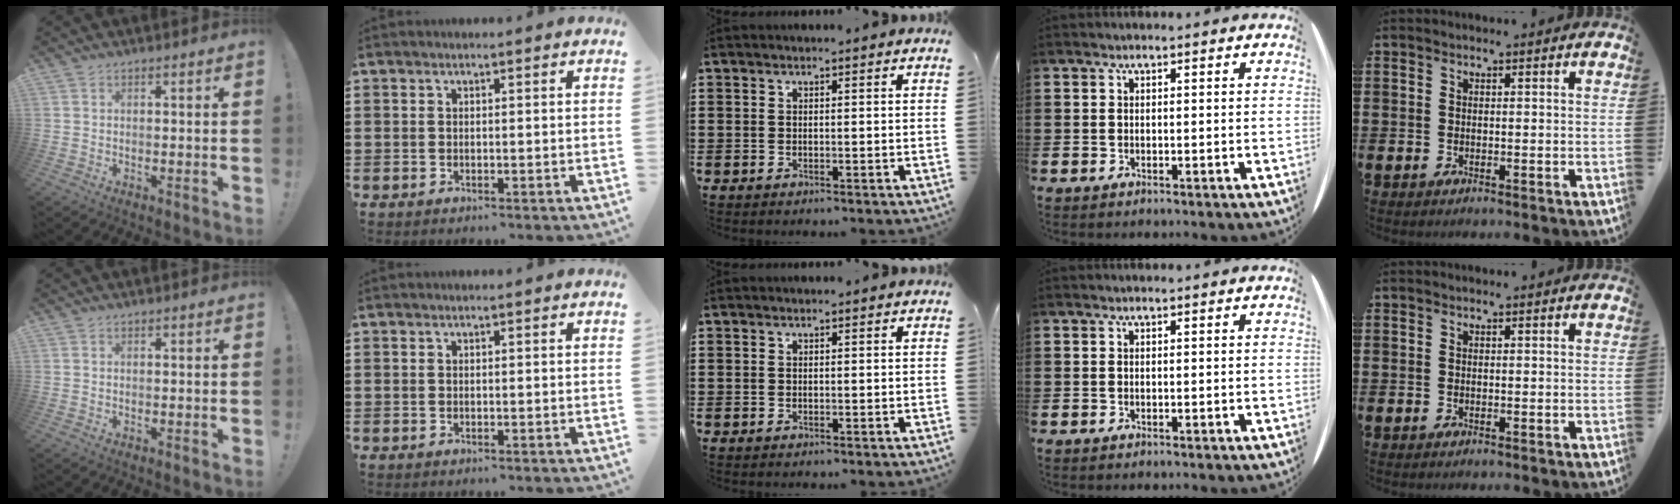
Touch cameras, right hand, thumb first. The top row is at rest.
{}